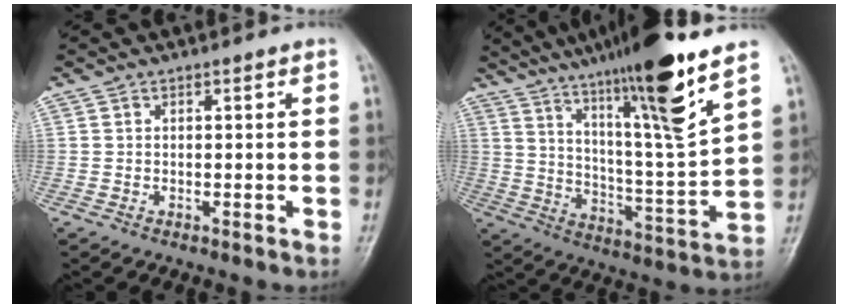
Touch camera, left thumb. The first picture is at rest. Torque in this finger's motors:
{"motor_torque": [2.71, 1.67, 1.78, -0.99, 0.53]}